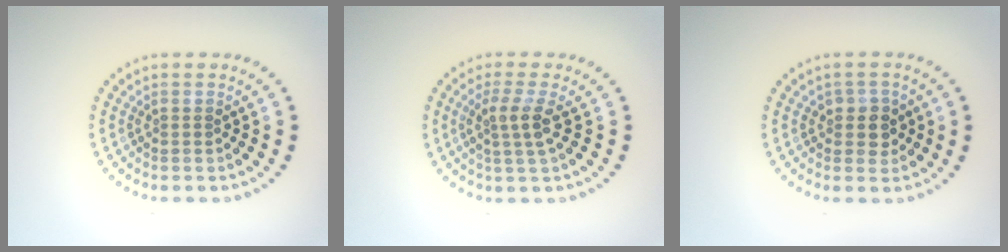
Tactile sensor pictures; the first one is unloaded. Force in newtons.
{"total": 2.5, "press": 2.0, "slide": 1.5}
{"total": 2.1, "press": 1.9, "slide": 0.9}